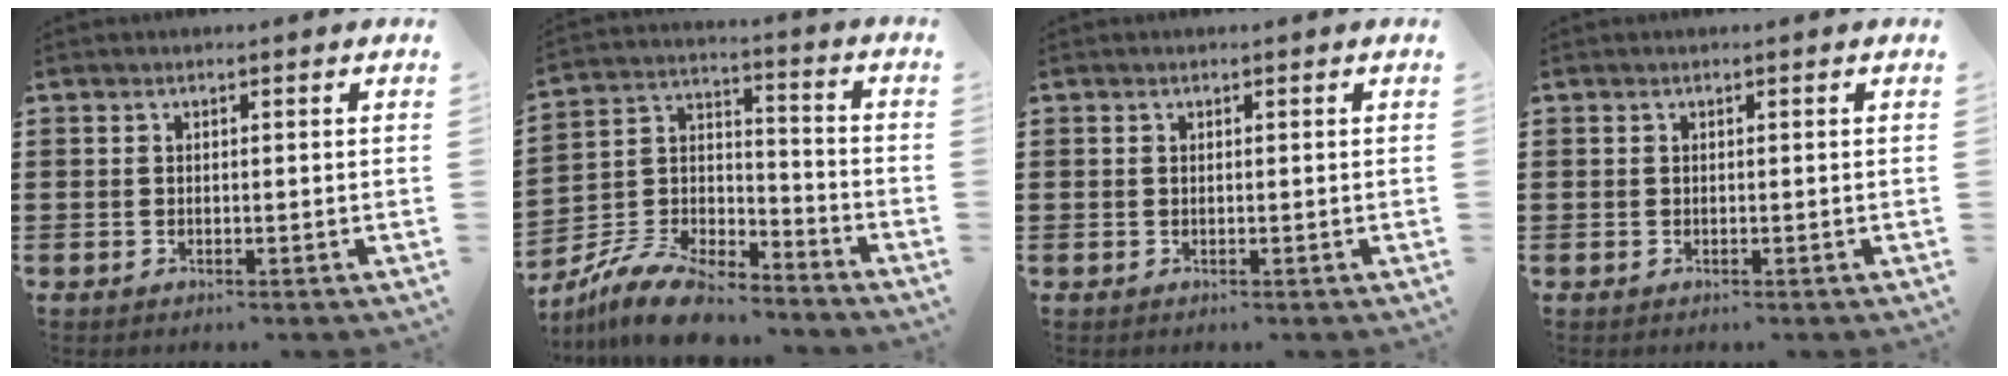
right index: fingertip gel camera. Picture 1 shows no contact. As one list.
[{"total": 9.8, "force": [-8.8, 2.4, 3.7], "torque": [-0.094, 0.017, -0.178]}, {"total": 0.0}, {"total": 0.0}]